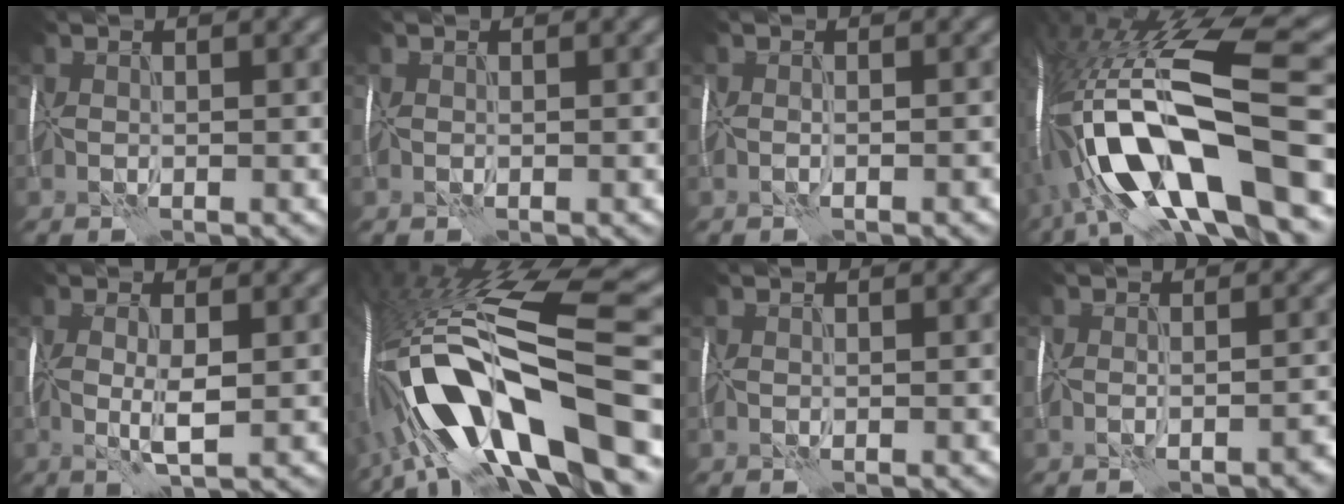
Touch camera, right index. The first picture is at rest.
{"total": 0.0}
{"total": 0.8, "force": [-0.5, 0.4, 0.5], "torque": [-0.006, 0.002, -0.007]}
{"total": 17.0, "force": [-4.7, 5.6, 15.4], "torque": [-0.285, 0.013, -0.083]}
{"total": 3.0, "force": [0.0, 0.6, 2.9], "torque": [-0.060, -0.002, 0.001]}
{"total": 18.3, "force": [-6.2, 6.2, 16.1], "torque": [-0.291, 0.020, -0.116]}
{"total": 0.0}
{"total": 1.8, "force": [-1.6, 0.4, 0.9], "torque": [-0.009, 0.005, -0.023]}